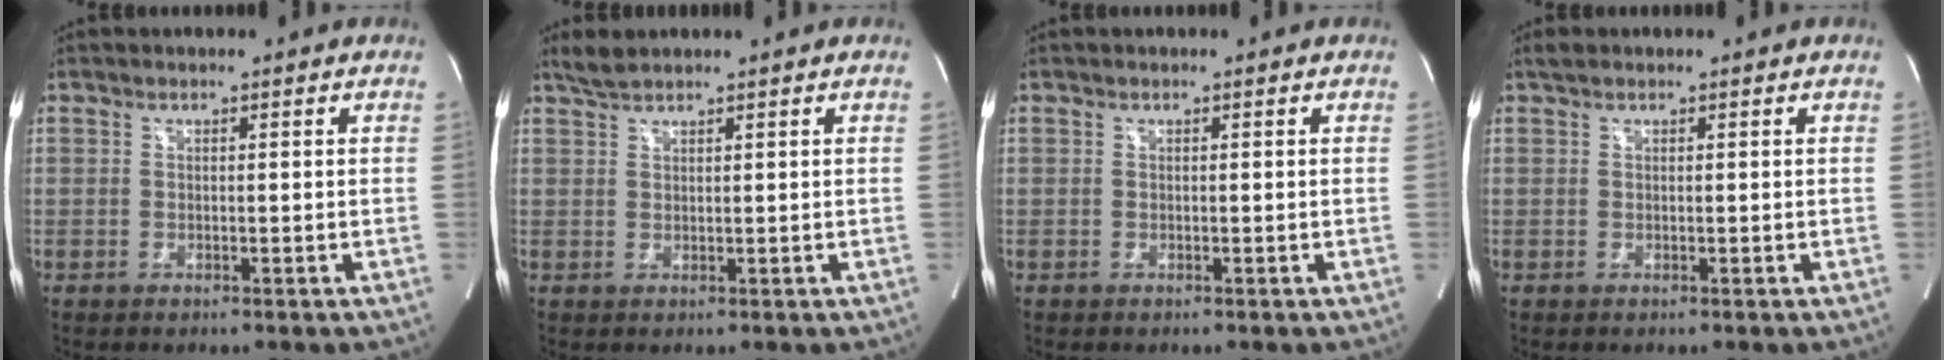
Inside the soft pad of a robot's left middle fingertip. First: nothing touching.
{"total": 2.1, "force": [2.0, 0.0, 0.7], "torque": [-0.020, 0.011, 0.043]}
{"total": 0.0}
{"total": 0.9, "force": [0.8, 0.3, 0.5], "torque": [-0.015, 0.015, 0.016]}